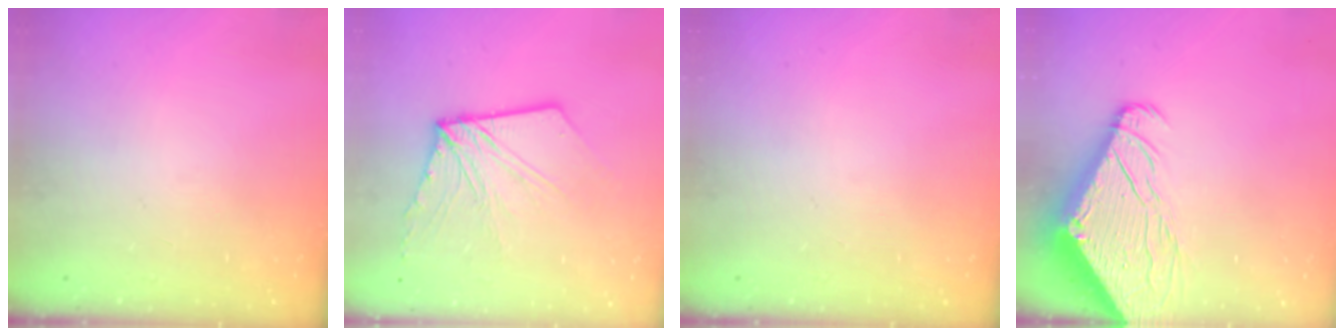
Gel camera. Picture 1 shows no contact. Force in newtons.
{"total": 10.6, "press": 10.5, "slide": 1.4}
{"total": 0.0}
{"total": 10.5, "press": 10.4, "slide": 1.2}